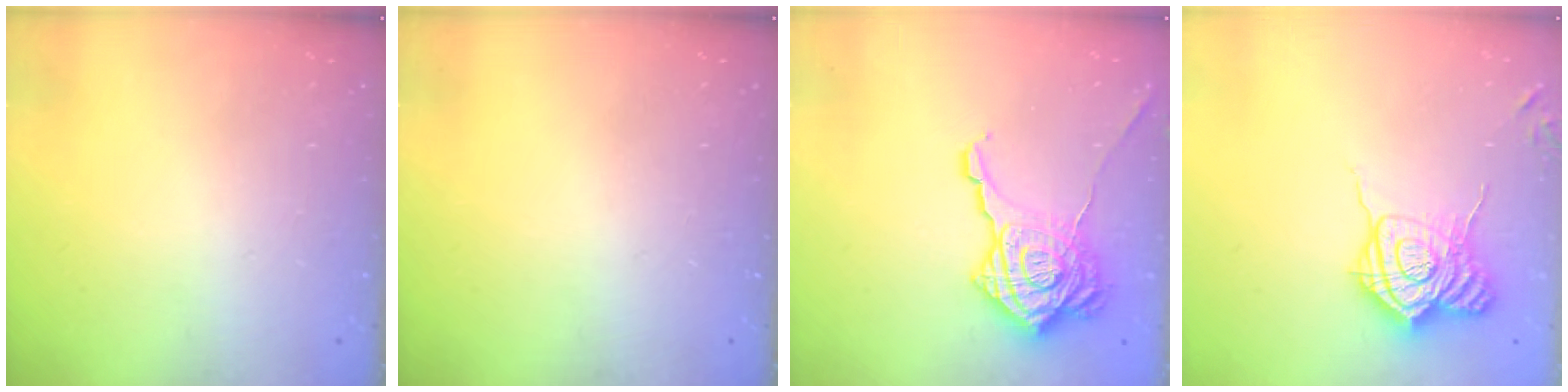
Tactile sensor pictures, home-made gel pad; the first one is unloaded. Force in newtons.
{"total": 0.0}
{"total": 22.9, "press": 22.9, "slide": 1.3}
{"total": 16.7, "press": 16.7, "slide": 0.6}